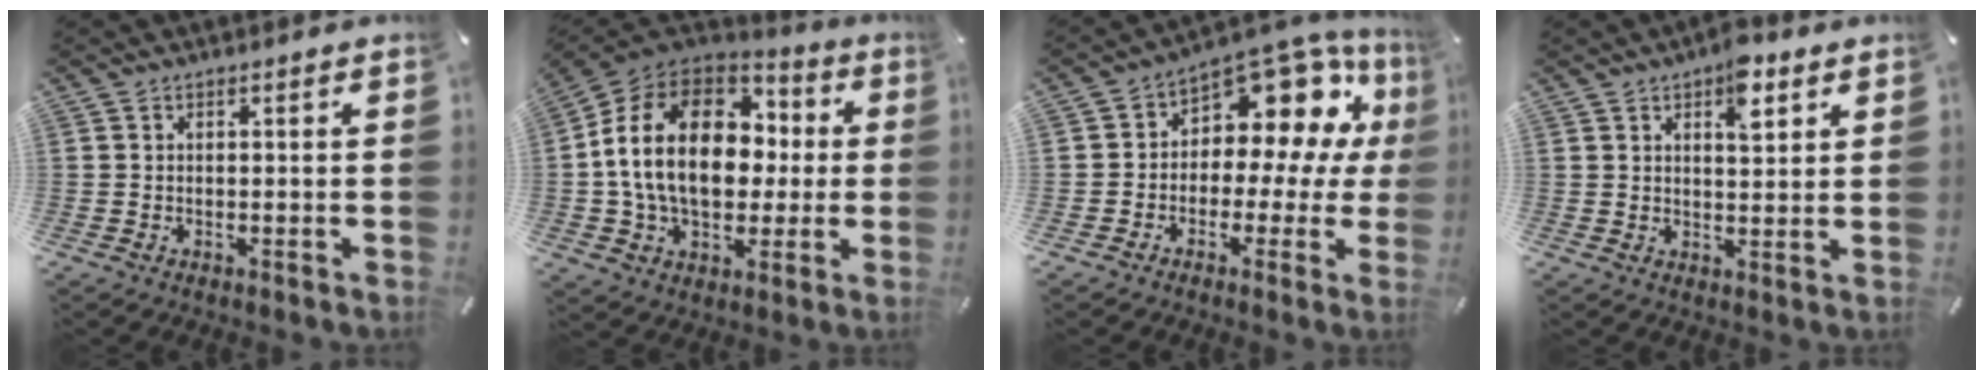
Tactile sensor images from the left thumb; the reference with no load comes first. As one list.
[{"total": 21.9, "force": [1.3, 15.8, 15.1], "torque": [-0.307, 0.018, 0.025]}, {"total": 11.9, "force": [5.6, 7.6, 7.2], "torque": [-0.111, -0.052, 0.097]}, {"total": 7.1, "force": [4.1, 3.3, 4.8], "torque": [-0.055, -0.015, 0.063]}]